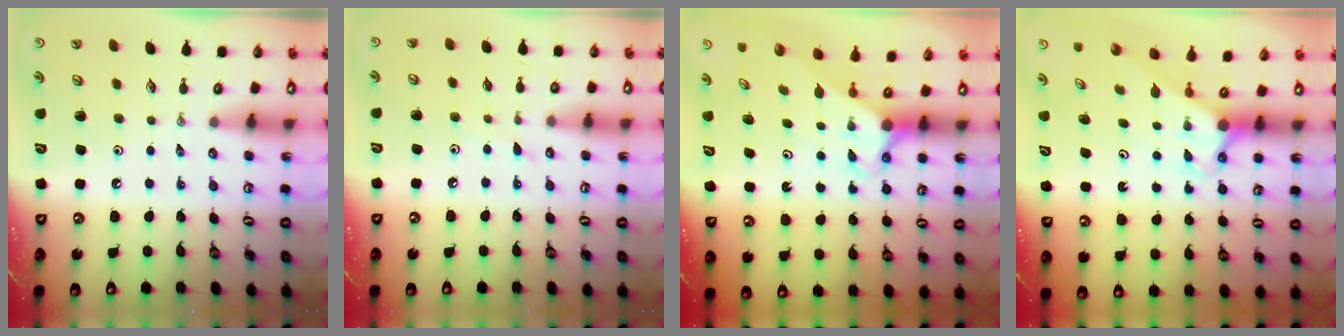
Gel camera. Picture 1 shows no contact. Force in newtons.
{"total": 5.4, "press": 5.4, "slide": 0.6}
{"total": 2.7, "press": 2.7, "slide": 0.0}
{"total": 3.0, "press": 3.0, "slide": 0.0}